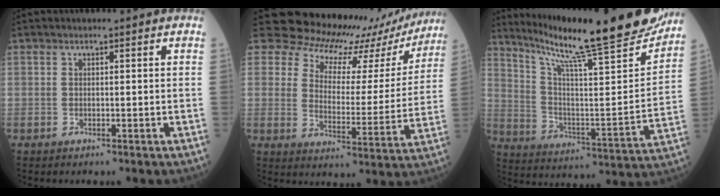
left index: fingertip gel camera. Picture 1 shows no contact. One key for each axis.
{"total": 18.1, "fx": 16.4, "fy": 6.6, "fz": 4.2, "tx": -0.044, "ty": -0.042, "tz": 0.190}
{"total": 26.7, "fx": 22.7, "fy": 1.1, "fz": 14.0, "tx": -0.234, "ty": -0.056, "tz": 0.327}